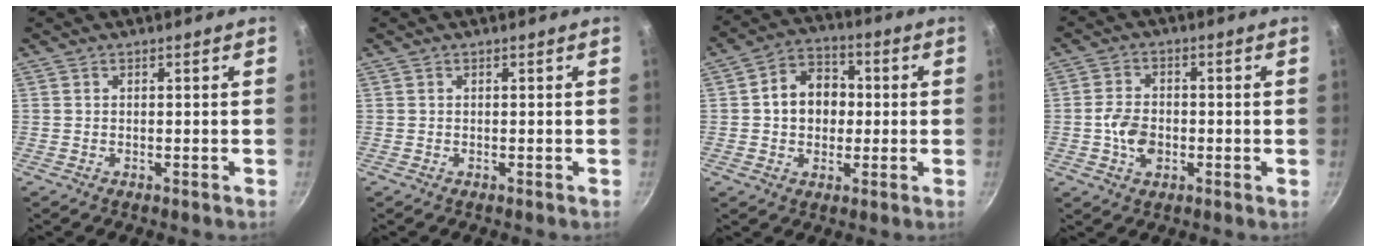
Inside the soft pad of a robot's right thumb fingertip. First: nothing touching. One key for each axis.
{"total": 0.0}
{"total": 10.3, "fx": 0.5, "fy": 8.2, "fz": 6.2, "tx": -0.061, "ty": 0.018, "tz": -0.005}
{"total": 6.0, "fx": -1.2, "fy": 4.1, "fz": 4.3, "tx": -0.072, "ty": 0.012, "tz": -0.027}